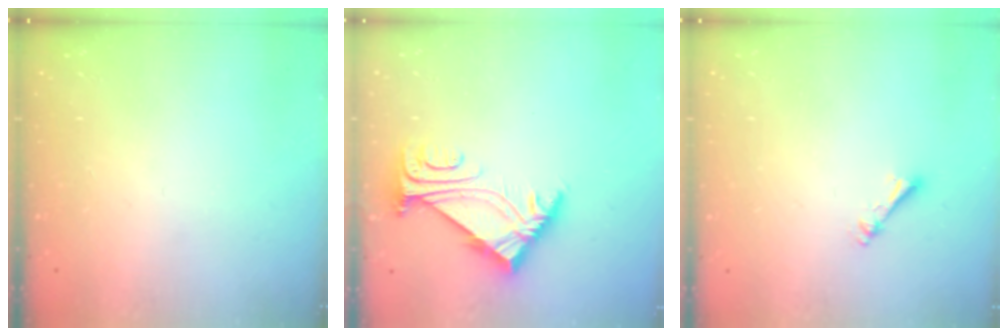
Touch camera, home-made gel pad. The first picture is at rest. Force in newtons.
{"total": 5.8, "press": 5.7, "slide": 1.1}
{"total": 2.5, "press": 2.5, "slide": 0.4}